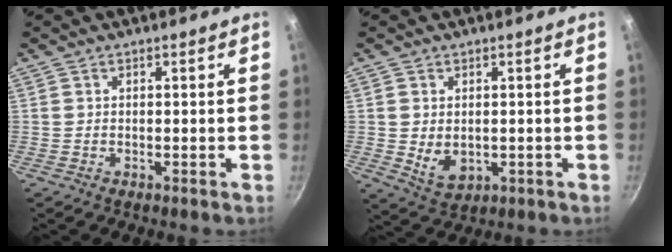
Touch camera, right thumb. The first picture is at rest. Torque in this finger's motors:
{"motor_torque": [-0.23, 0.48, 0.27, 0.74, 0.03]}